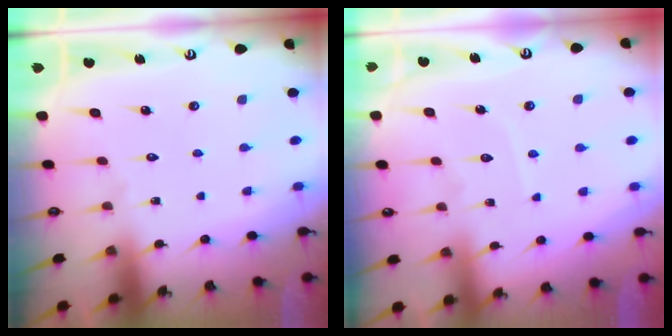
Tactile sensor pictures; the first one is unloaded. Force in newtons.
{"total": 6.1, "press": 6.0, "slide": 0.6}